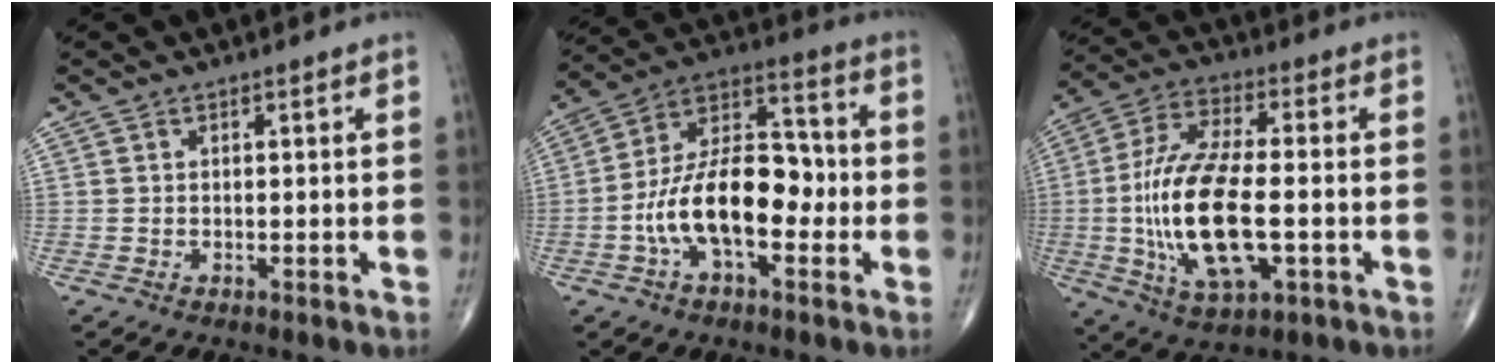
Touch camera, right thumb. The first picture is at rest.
{"total": 16.7, "force": [-3.8, 8.9, 13.7], "torque": [-0.229, 0.047, -0.073]}
{"total": 18.8, "force": [-2.7, 7.7, 16.9], "torque": [-0.346, 0.010, -0.043]}